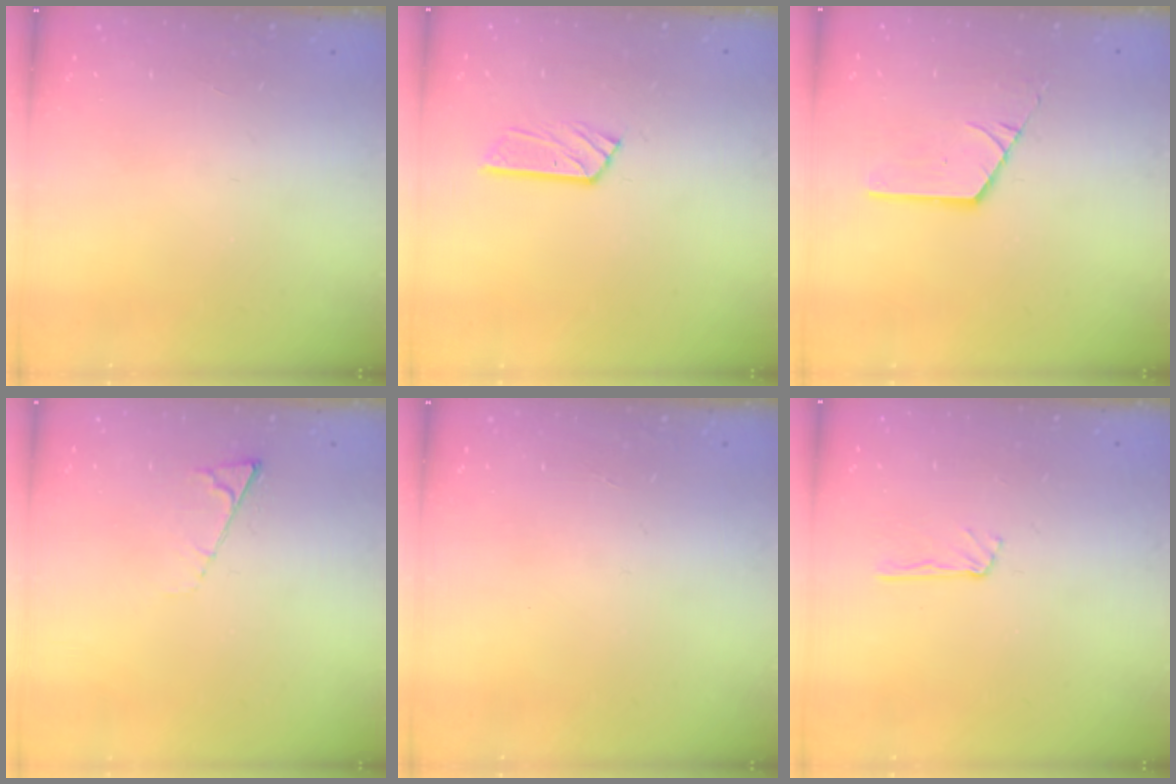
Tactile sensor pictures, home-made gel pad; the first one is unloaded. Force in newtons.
{"total": 5.2, "press": 5.2, "slide": 0.3}
{"total": 2.5, "press": 2.5, "slide": 0.2}
{"total": 5.5, "press": 5.4, "slide": 0.8}
{"total": 0.0}
{"total": 3.1, "press": 3.1, "slide": 0.3}